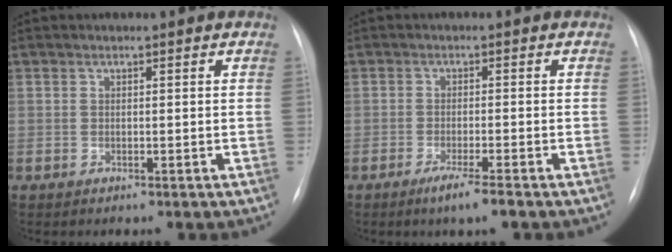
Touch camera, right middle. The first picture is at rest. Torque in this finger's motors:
{"motor_torque": [0.75, -0.71, 0.36, 0.10]}